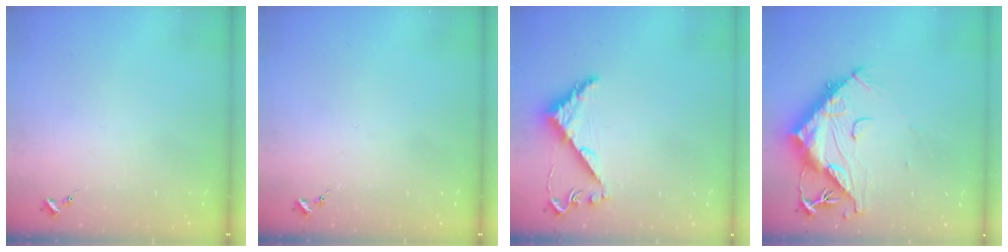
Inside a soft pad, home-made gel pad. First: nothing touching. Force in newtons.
{"total": 0.0}
{"total": 5.2, "press": 5.2, "slide": 0.4}
{"total": 15.7, "press": 15.6, "slide": 1.4}